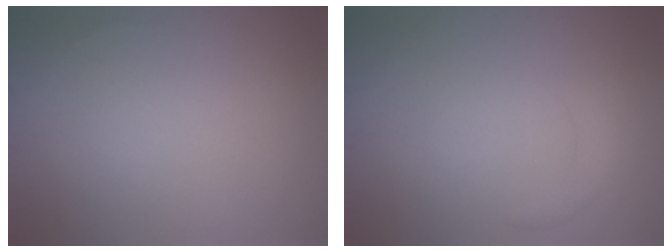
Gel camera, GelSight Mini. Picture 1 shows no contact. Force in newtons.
{"total": 1.3, "press": 1.3, "slide": 0.1}